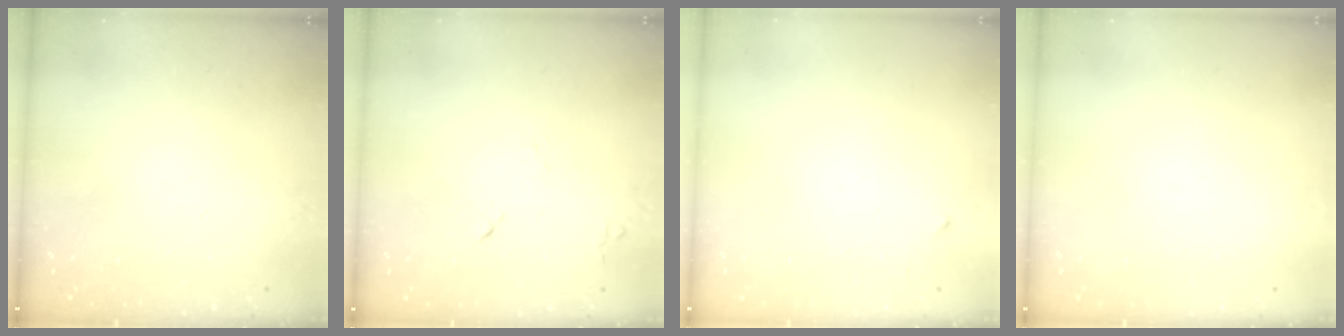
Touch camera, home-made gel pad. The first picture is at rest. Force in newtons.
{"total": 8.0, "press": 7.9, "slide": 0.8}
{"total": 2.0, "press": 2.0, "slide": 0.2}
{"total": 1.6, "press": 1.6, "slide": 0.1}